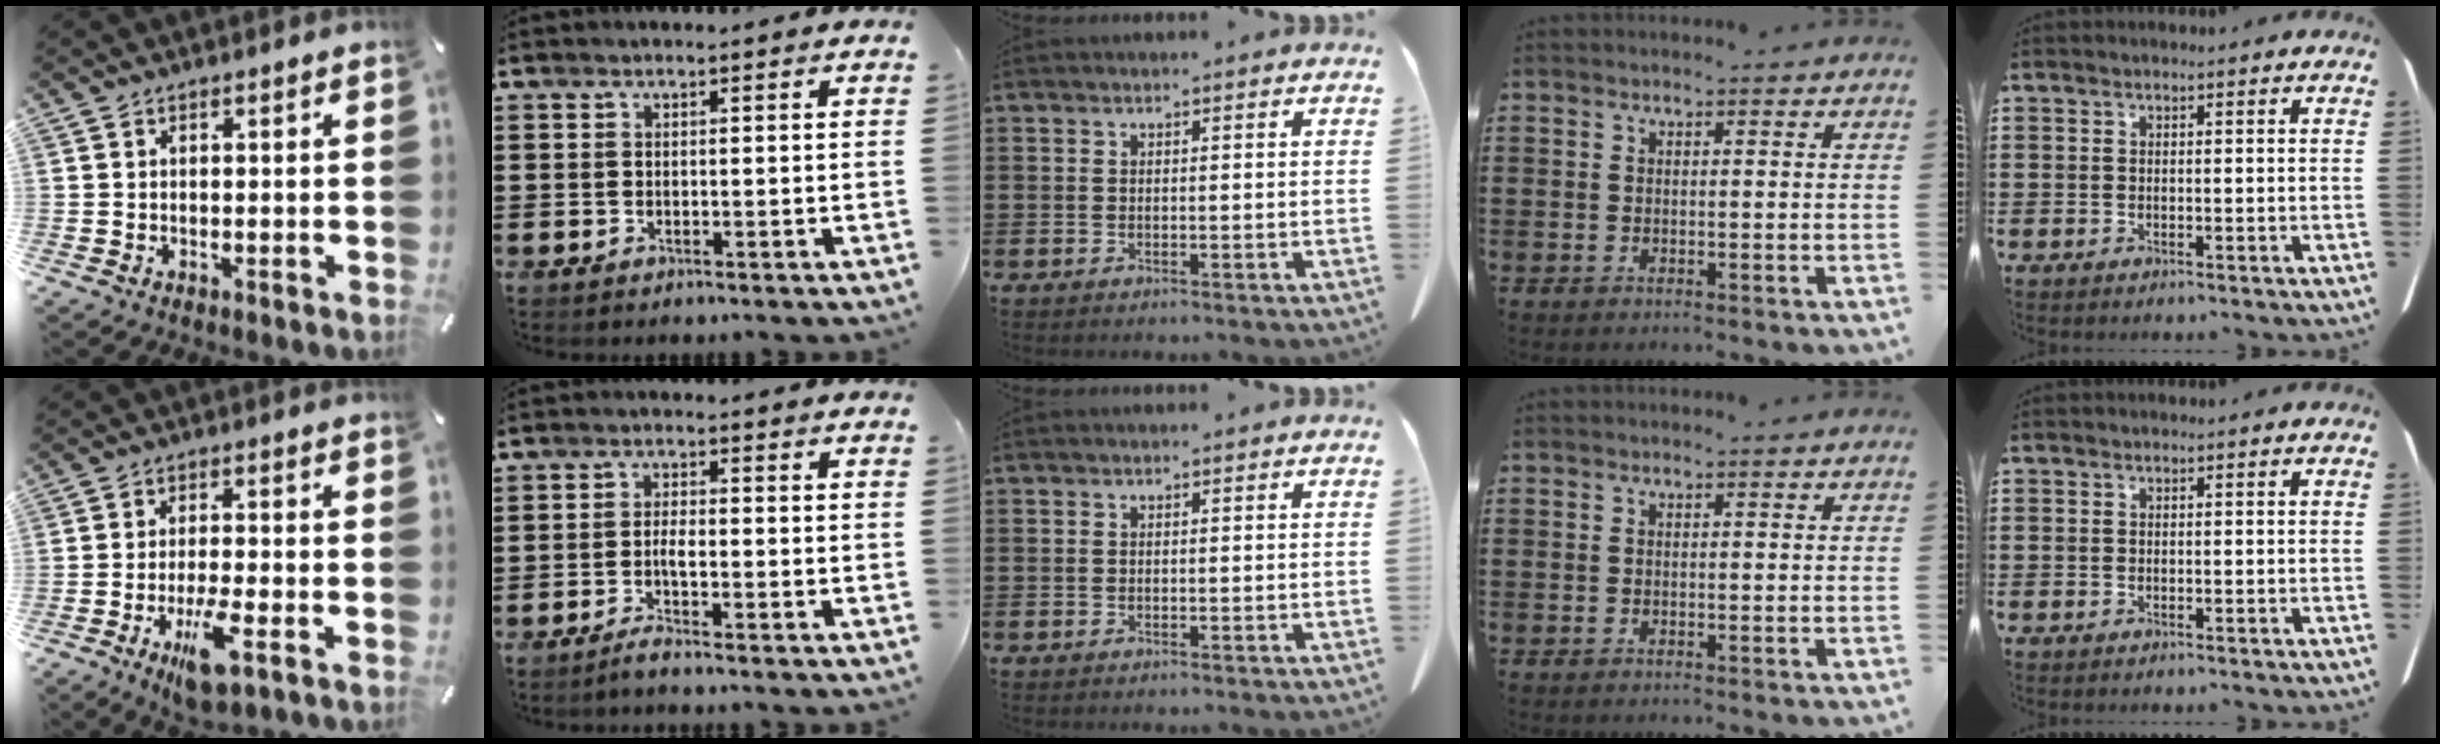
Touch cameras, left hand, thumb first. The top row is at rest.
{"thumb": {"total": 8.8, "force": [-4.1, 2.3, 7.4], "torque": [-0.145, 0.003, -0.071]}, "index": {"total": 2.8, "force": [-1.3, 0.4, 2.4], "torque": [-0.052, -0.002, -0.026]}}